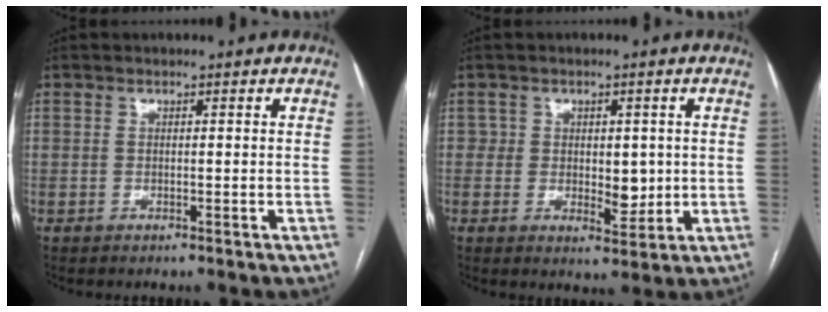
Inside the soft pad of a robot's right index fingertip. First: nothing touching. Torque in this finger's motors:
{"motor_torque": [-0.16, -0.02, -0.06, -0.01]}